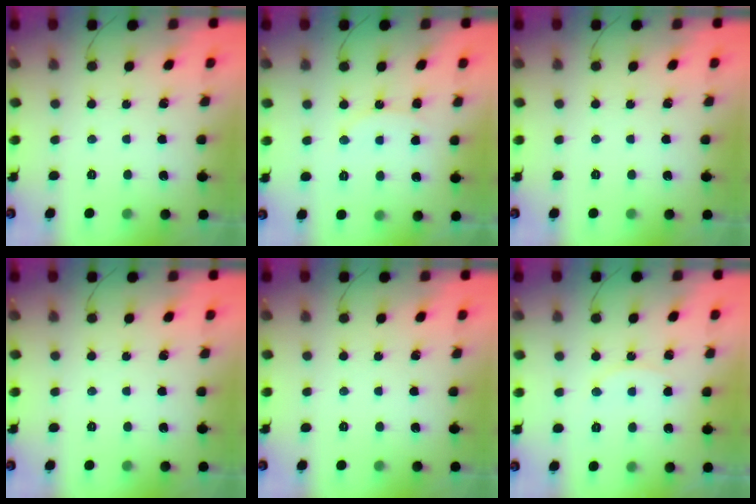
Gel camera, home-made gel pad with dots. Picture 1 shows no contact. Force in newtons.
{"total": 7.6, "press": 7.6, "slide": 0.7}
{"total": 0.0}
{"total": 0.0}
{"total": 0.0}
{"total": 5.5, "press": 5.4, "slide": 0.6}